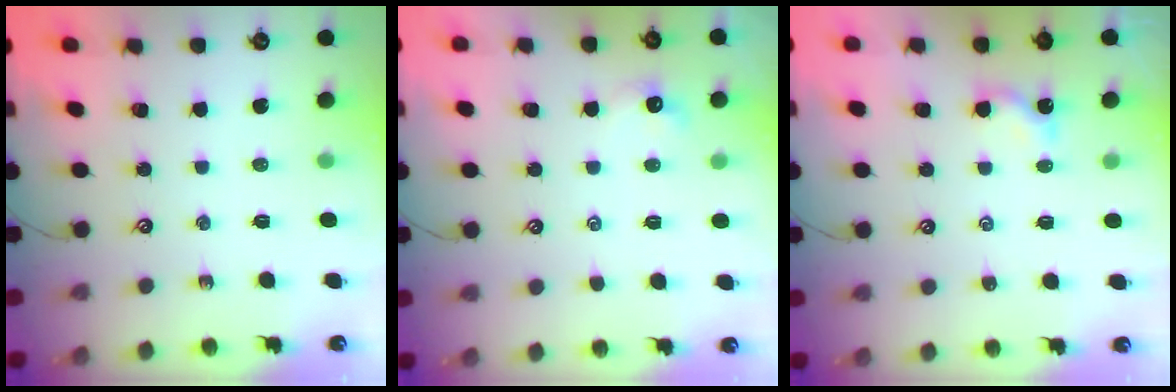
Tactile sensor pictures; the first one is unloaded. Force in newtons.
{"total": 1.2, "press": 1.0, "slide": 0.6}
{"total": 0.6, "press": 0.5, "slide": 0.3}